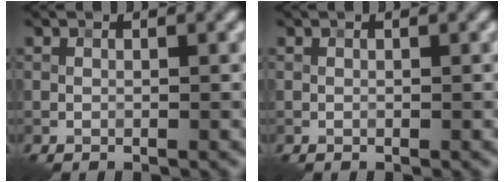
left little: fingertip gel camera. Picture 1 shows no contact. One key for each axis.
{"total": 0.0}